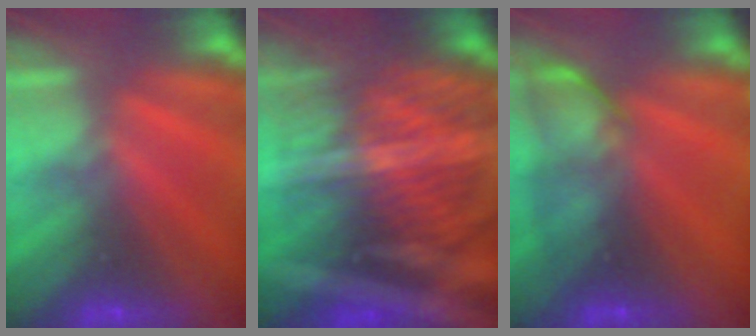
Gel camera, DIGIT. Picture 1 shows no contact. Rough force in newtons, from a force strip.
{"total": 9.7}
{"total": 5.9}